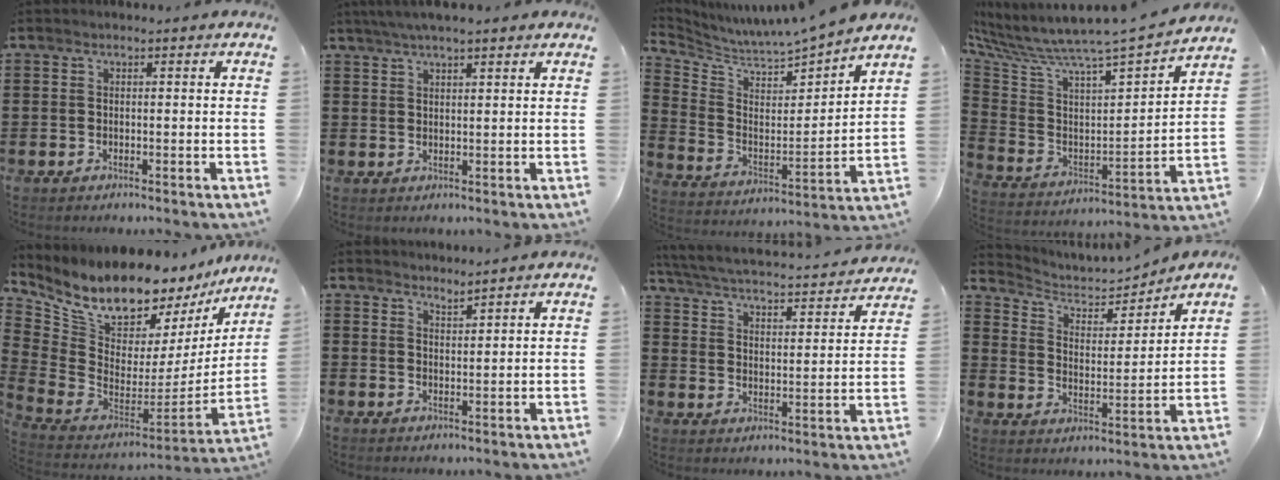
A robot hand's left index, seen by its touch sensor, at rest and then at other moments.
{"total": 3.3, "force": [2.7, 0.3, 2.0], "torque": [-0.044, 0.003, 0.049]}
{"total": 5.0, "force": [5.0, 0.0, 0.0], "torque": [-0.033, -0.061, 0.078]}
{"total": 5.3, "force": [5.0, -0.3, 1.7], "torque": [-0.065, -0.068, 0.071]}
{"total": 10.2, "force": [8.8, 3.4, 3.6], "torque": [-0.113, -0.087, 0.156]}
{"total": 2.0, "force": [2.0, -0.2, -0.1], "torque": [-0.002, -0.003, 0.039]}
{"total": 3.7, "force": [3.5, -0.2, 1.2], "torque": [-0.046, -0.031, 0.050]}
{"total": 3.9, "force": [3.5, 1.5, 0.9], "torque": [-0.043, -0.019, 0.053]}